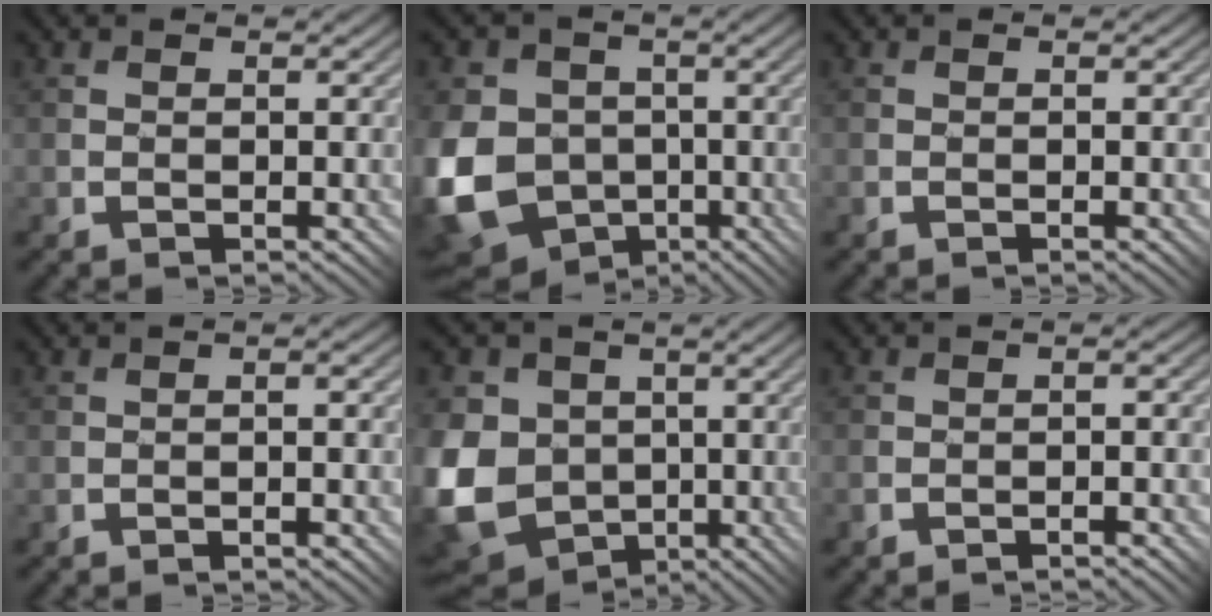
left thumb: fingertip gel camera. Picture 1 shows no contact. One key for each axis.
{"total": 13.3, "fx": -3.6, "fy": 11.2, "fz": 6.4, "tx": -0.196, "ty": -0.033, "tz": -0.083}
{"total": 1.1, "fx": -0.5, "fy": 0.2, "fz": 0.9, "tx": -0.011, "ty": 0.003, "tz": -0.005}
{"total": 2.4, "fx": -1.3, "fy": 0.5, "fz": 1.9, "tx": -0.025, "ty": 0.007, "tz": -0.018}
{"total": 12.7, "fx": -2.0, "fy": 10.8, "fz": 6.3, "tx": -0.186, "ty": -0.022, "tz": -0.056}
{"total": 2.3, "fx": -2.0, "fy": 0.3, "fz": 1.2, "tx": -0.017, "ty": 0.010, "tz": -0.039}